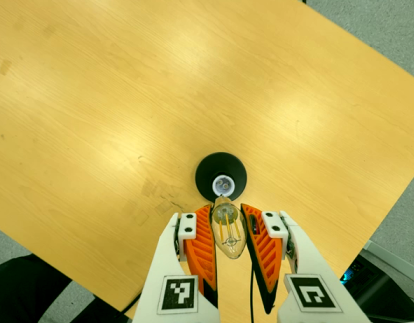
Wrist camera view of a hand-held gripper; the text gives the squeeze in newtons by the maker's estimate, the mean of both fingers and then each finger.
{"total": 18.0, "left": 19.3, "right": 16.6}